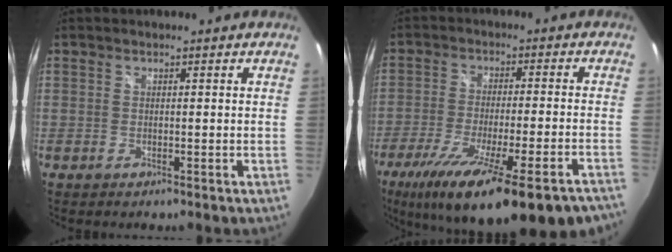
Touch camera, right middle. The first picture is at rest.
{"total": 25.3, "force": [-17.8, 4.8, 17.3], "torque": [-0.296, -0.082, -0.265]}